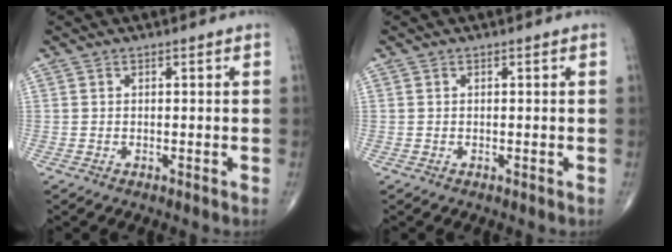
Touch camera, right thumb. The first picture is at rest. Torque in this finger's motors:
{"motor_torque": [0.00, 0.00, 0.03, 0.02, 0.00]}